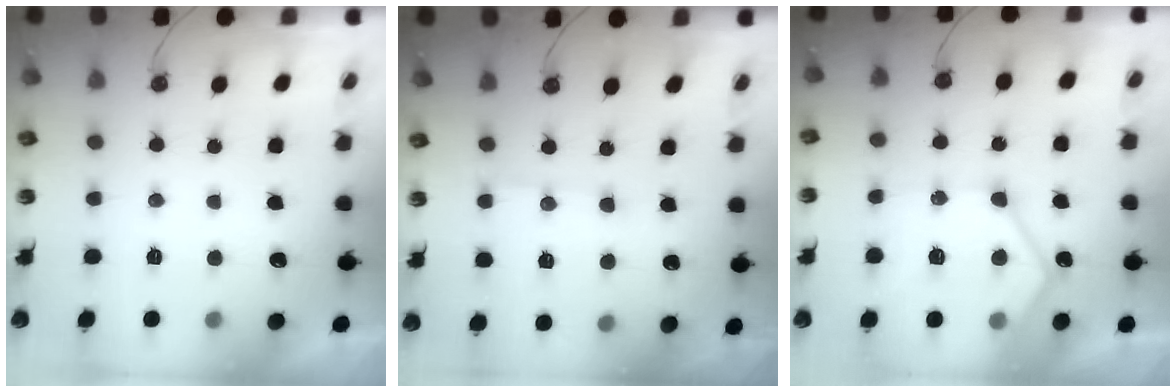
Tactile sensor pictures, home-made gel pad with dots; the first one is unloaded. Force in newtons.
{"total": 6.6, "press": 6.6, "slide": 0.3}
{"total": 14.8, "press": 14.7, "slide": 1.5}